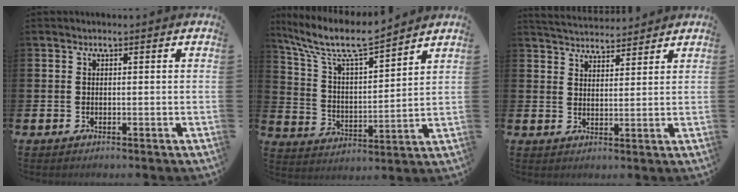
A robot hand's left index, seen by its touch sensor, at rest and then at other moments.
{"total": 9.1, "force": [8.0, 1.4, 4.0], "torque": [-0.117, -0.046, 0.137]}
{"total": 4.3, "force": [4.3, 0.7, 0.0], "torque": [-0.013, -0.024, 0.077]}